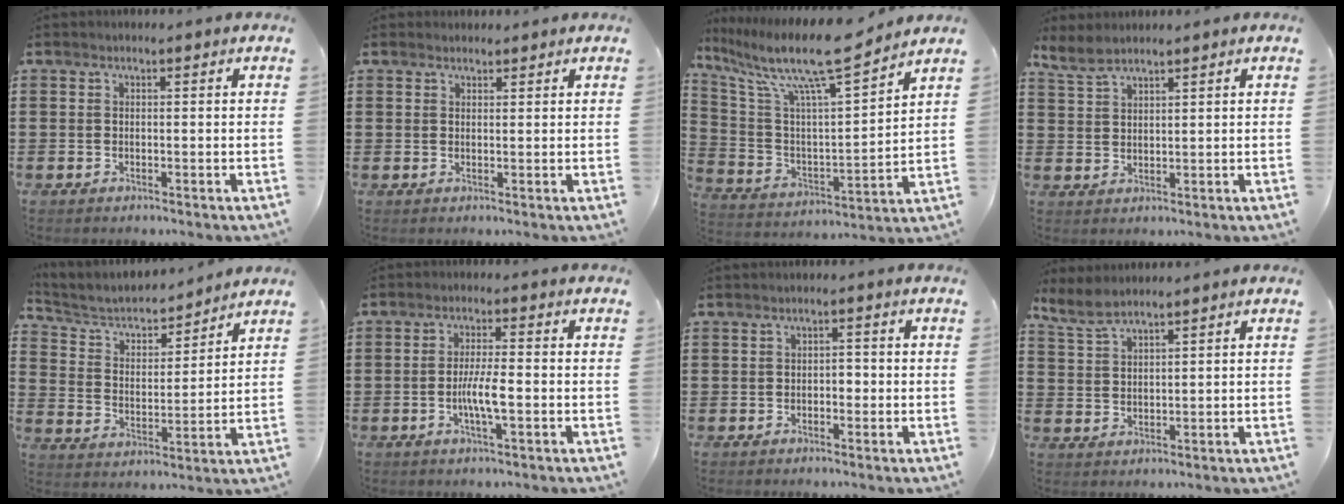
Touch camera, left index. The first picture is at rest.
{"total": 1.3, "force": [1.2, 0.4, 0.1], "torque": [-0.005, 0.002, 0.024]}
{"total": 13.4, "force": [10.6, 1.1, 8.1], "torque": [-0.179, -0.070, 0.175]}
{"total": 3.2, "force": [2.8, 0.8, 1.3], "torque": [-0.034, -0.002, 0.053]}
{"total": 4.5, "force": [4.0, 1.6, 1.4], "torque": [-0.052, -0.029, 0.061]}
{"total": 5.2, "force": [-1.2, 0.9, 5.0], "torque": [-0.099, -0.002, -0.027]}
{"total": 1.5, "force": [-0.5, 0.9, 1.2], "torque": [-0.025, 0.004, -0.014]}
{"total": 3.8, "force": [3.2, 0.9, 1.8], "torque": [-0.045, -0.003, 0.061]}